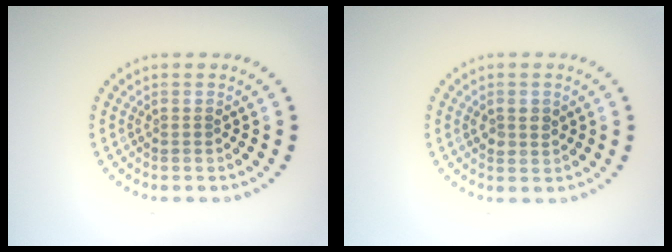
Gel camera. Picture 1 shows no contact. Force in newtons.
{"total": 1.6, "press": 1.5, "slide": 0.4}